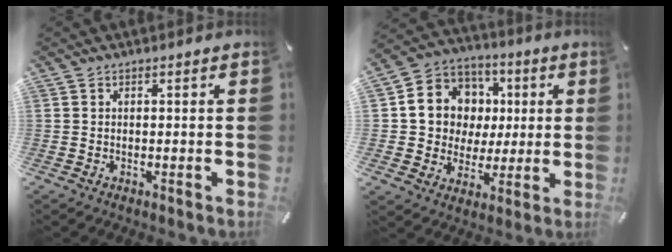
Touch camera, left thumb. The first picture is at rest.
{"total": 12.9, "force": [1.6, 12.3, 3.4], "torque": [-0.057, -0.008, 0.038]}